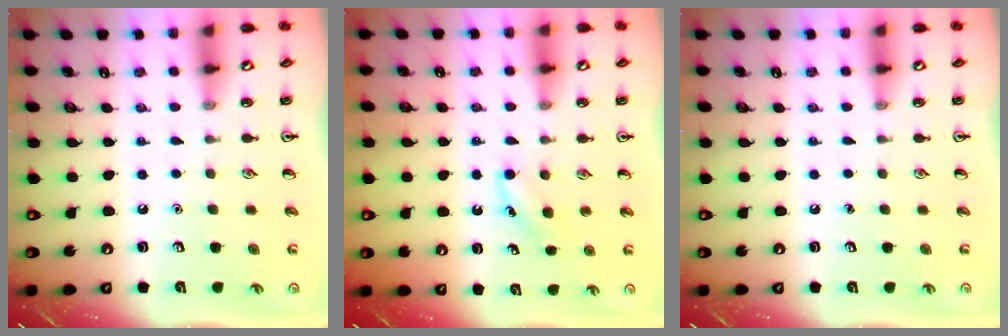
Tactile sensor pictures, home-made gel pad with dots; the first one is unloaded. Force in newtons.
{"total": 3.8, "press": 3.5, "slide": 1.6}
{"total": 0.0}